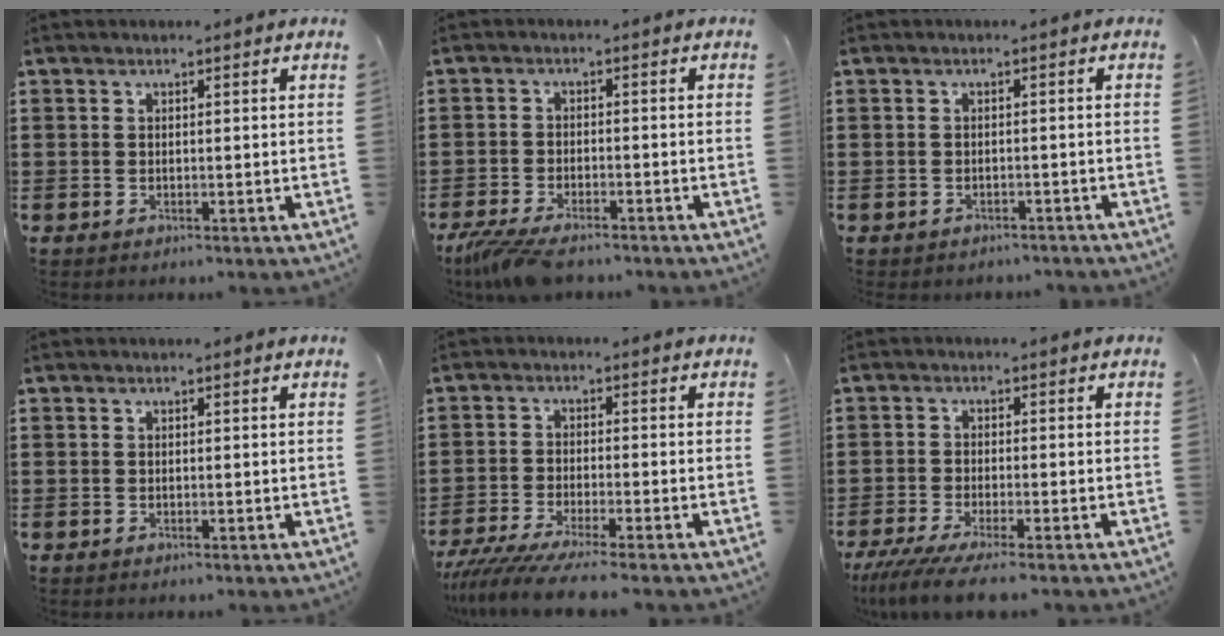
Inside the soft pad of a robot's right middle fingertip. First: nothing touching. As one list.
[{"total": 4.6, "force": [-3.9, 0.9, 2.3], "torque": [-0.072, -0.015, -0.081]}, {"total": 1.1, "force": [-1.1, 0.3, -0.1], "torque": [-0.003, 0.003, -0.025]}, {"total": 0.0}, {"total": 5.1, "force": [-4.5, -0.3, 2.3], "torque": [-0.067, -0.029, -0.092]}, {"total": 4.3, "force": [-3.6, -0.1, 2.3], "torque": [-0.059, -0.022, -0.072]}]